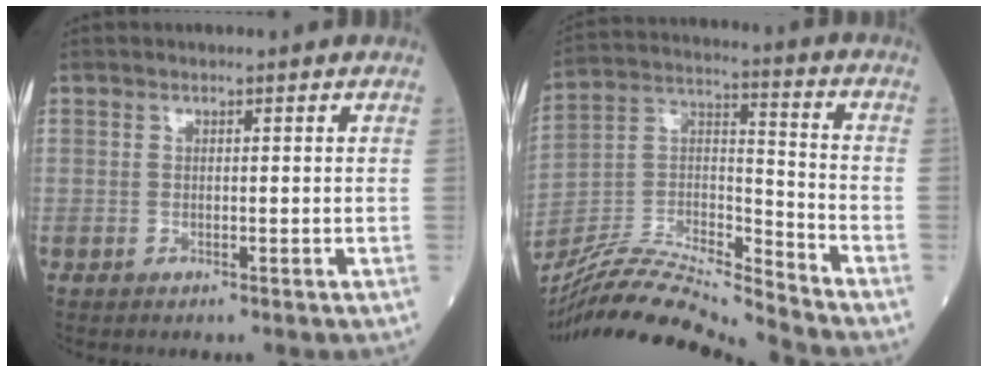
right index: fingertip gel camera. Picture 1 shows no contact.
{"total": 18.5, "force": [-17.6, -0.9, 5.7], "torque": [-0.111, 0.015, -0.315]}